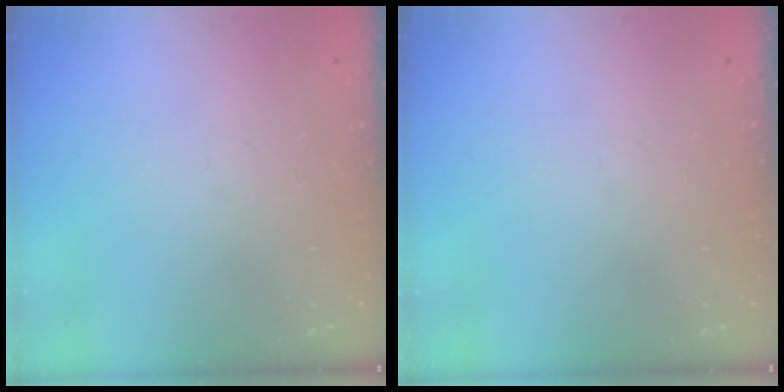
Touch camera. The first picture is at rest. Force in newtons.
{"total": 0.0}